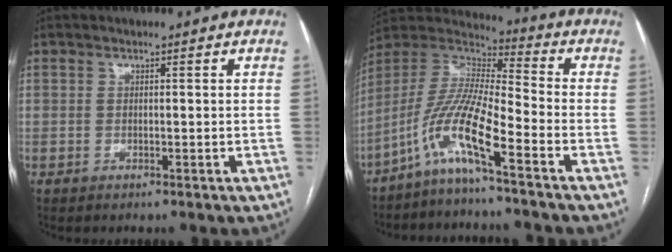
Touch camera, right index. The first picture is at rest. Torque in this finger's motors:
{"motor_torque": [0.82, -0.73, 0.41, 0.11]}